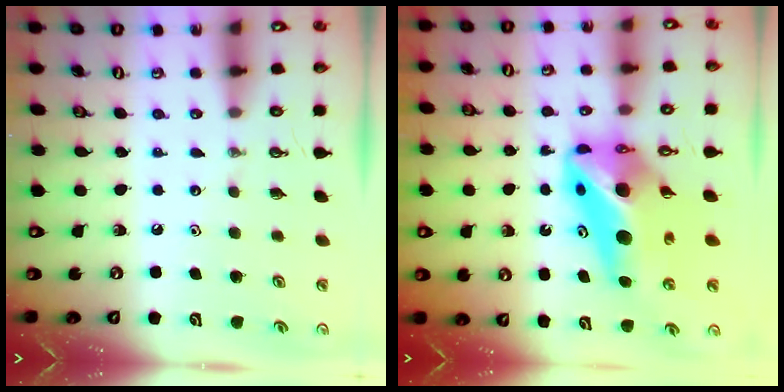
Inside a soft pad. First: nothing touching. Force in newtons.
{"total": 15.8, "press": 15.7, "slide": 1.1}